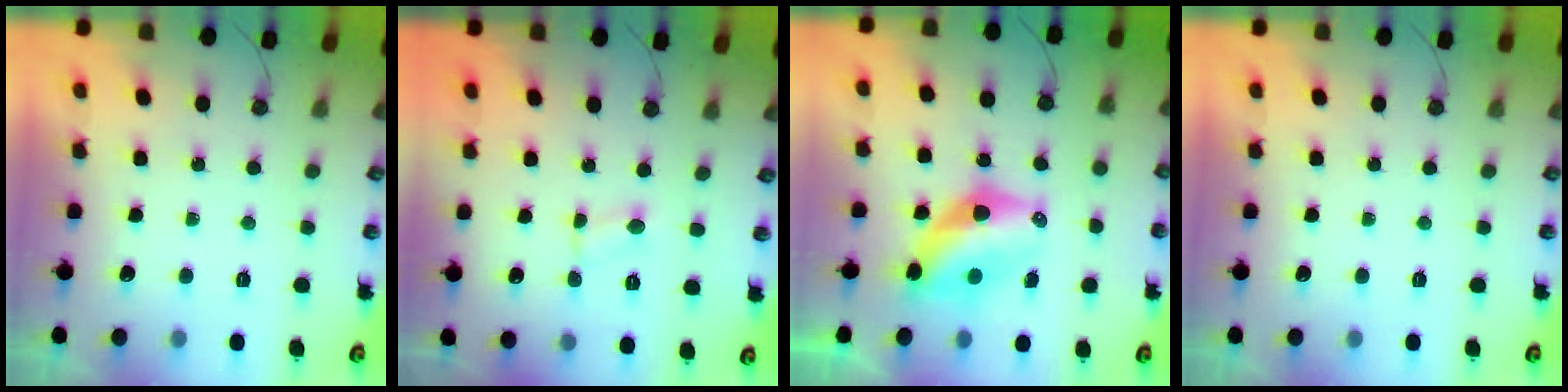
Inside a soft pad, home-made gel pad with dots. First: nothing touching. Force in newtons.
{"total": 2.3, "press": 2.2, "slide": 0.5}
{"total": 10.9, "press": 10.3, "slide": 3.6}
{"total": 0.0}